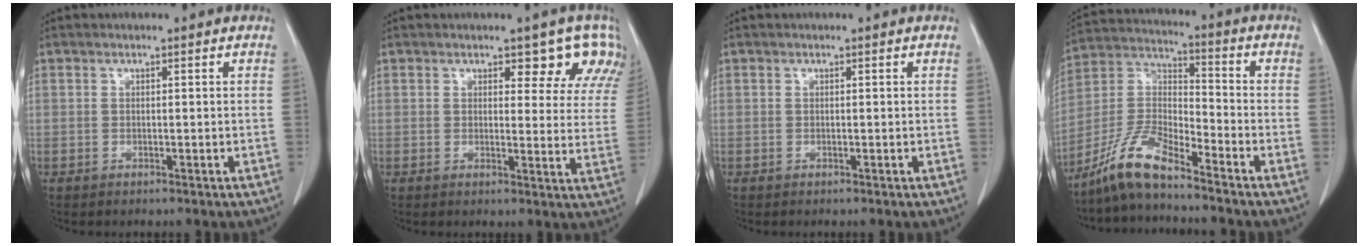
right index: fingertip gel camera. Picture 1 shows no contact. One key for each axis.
{"total": 7.9, "fx": 6.4, "fy": 3.0, "fz": 3.6, "tx": -0.010, "ty": -0.018, "tz": 0.049}
{"total": 0.0}
{"total": 9.1, "fx": -7.8, "fy": 1.0, "fz": 4.7, "tx": -0.104, "ty": 0.005, "tz": -0.160}